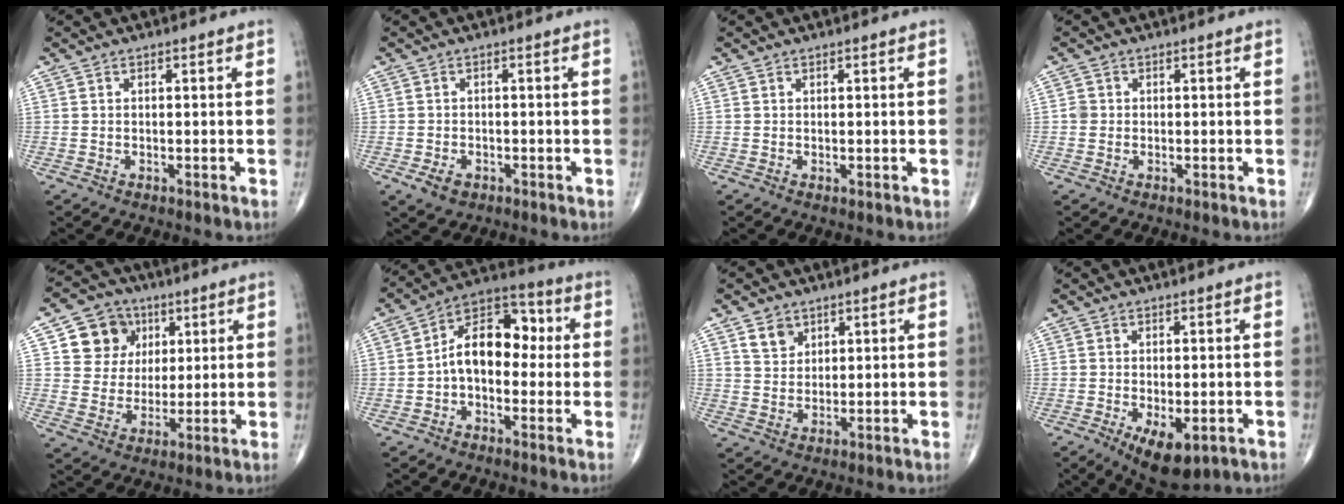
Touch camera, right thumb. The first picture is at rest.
{"total": 3.2, "force": [-1.5, 2.2, 1.7], "torque": [-0.029, 0.001, -0.021]}
{"total": 0.0}
{"total": 1.6, "force": [-0.1, 1.5, 0.4], "torque": [0.000, 0.004, -0.002]}
{"total": 10.9, "force": [3.9, 9.6, 3.4], "torque": [-0.015, -0.006, 0.067]}
{"total": 12.4, "force": [-0.2, 7.9, 9.5], "torque": [-0.125, 0.044, -0.019]}
{"total": 4.2, "force": [2.4, 3.1, 1.5], "torque": [-0.010, -0.019, 0.048]}
{"total": 8.6, "force": [-3.5, 4.0, 6.7], "torque": [-0.103, -0.008, -0.047]}